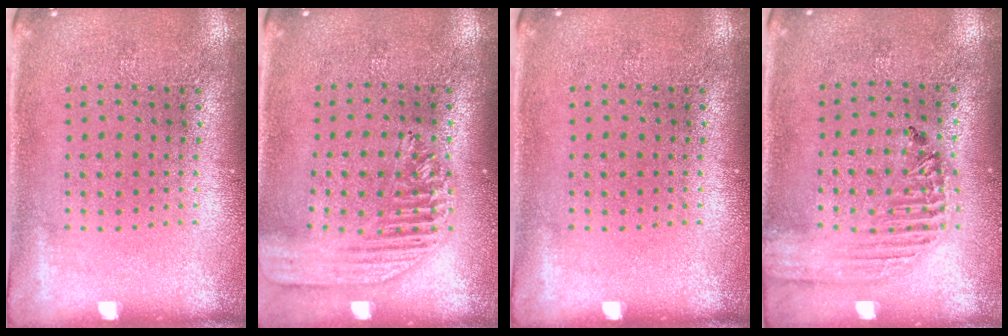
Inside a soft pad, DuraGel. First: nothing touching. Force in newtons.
{"total": 1.8, "press": 1.6, "slide": 0.7}
{"total": 0.0}
{"total": 1.8, "press": 1.6, "slide": 0.7}